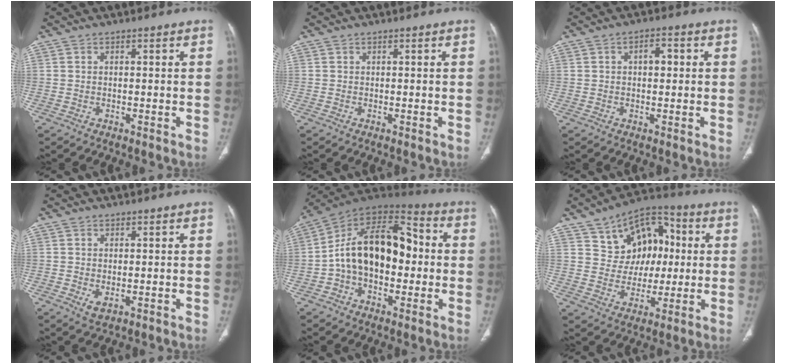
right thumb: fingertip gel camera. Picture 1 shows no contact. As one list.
[{"total": 0.0}, {"total": 3.6, "force": [0.7, 2.0, 2.9], "torque": [-0.039, 0.009, 0.010]}, {"total": 2.2, "force": [-0.4, 1.1, 1.9], "torque": [-0.035, -0.005, 0.002]}, {"total": 19.4, "force": [-0.8, 12.2, 15.1], "torque": [-0.219, 0.052, -0.019]}, {"total": 14.4, "force": [3.7, 11.2, 8.3], "torque": [-0.061, 0.013, 0.061]}]